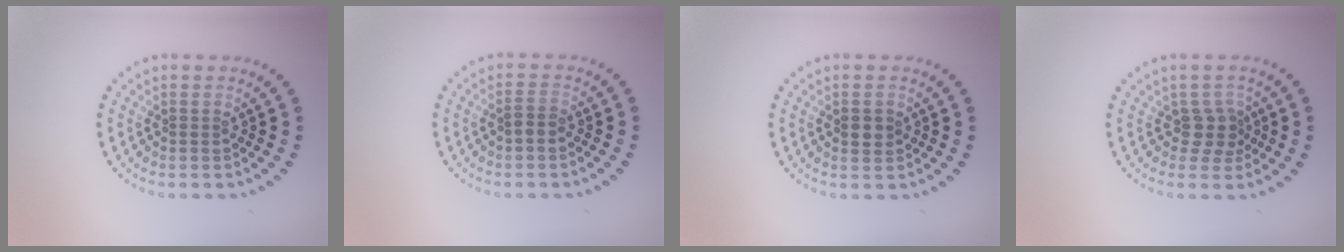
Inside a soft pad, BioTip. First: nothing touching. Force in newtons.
{"total": 1.1, "press": 1.0, "slide": 0.5}
{"total": 1.4, "press": 1.4, "slide": 0.1}
{"total": 2.0, "press": 1.6, "slide": 1.2}